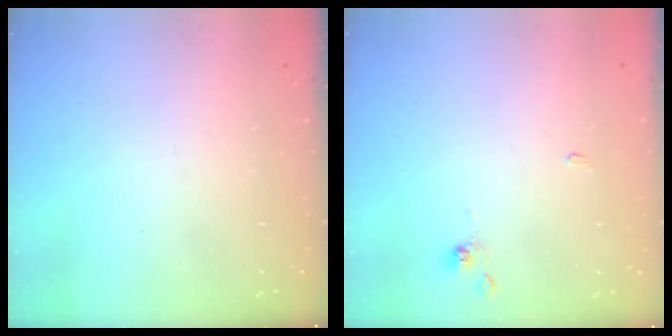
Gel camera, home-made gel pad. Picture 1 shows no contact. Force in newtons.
{"total": 0.0}